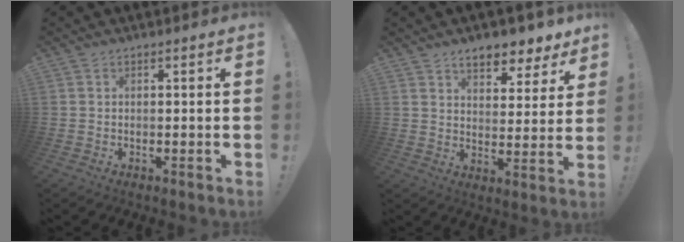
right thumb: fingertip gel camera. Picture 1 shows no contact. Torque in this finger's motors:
{"motor_torque": [0.05, 0.22, 0.50, 0.52, 0.00]}